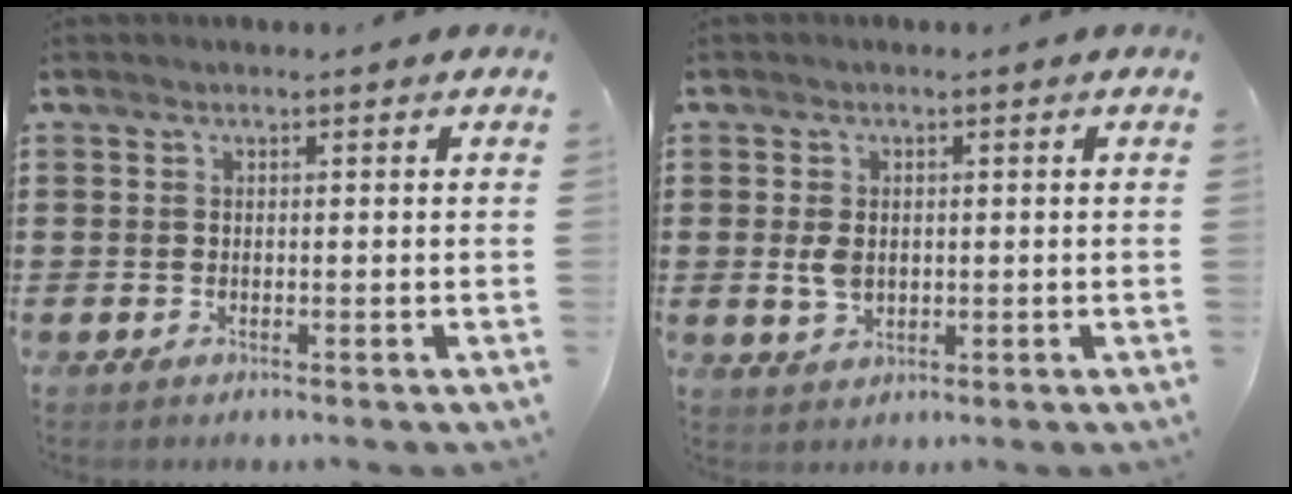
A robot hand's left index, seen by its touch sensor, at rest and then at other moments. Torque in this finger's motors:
{"motor_torque": [0.71, 0.55, 0.33, 0.03]}